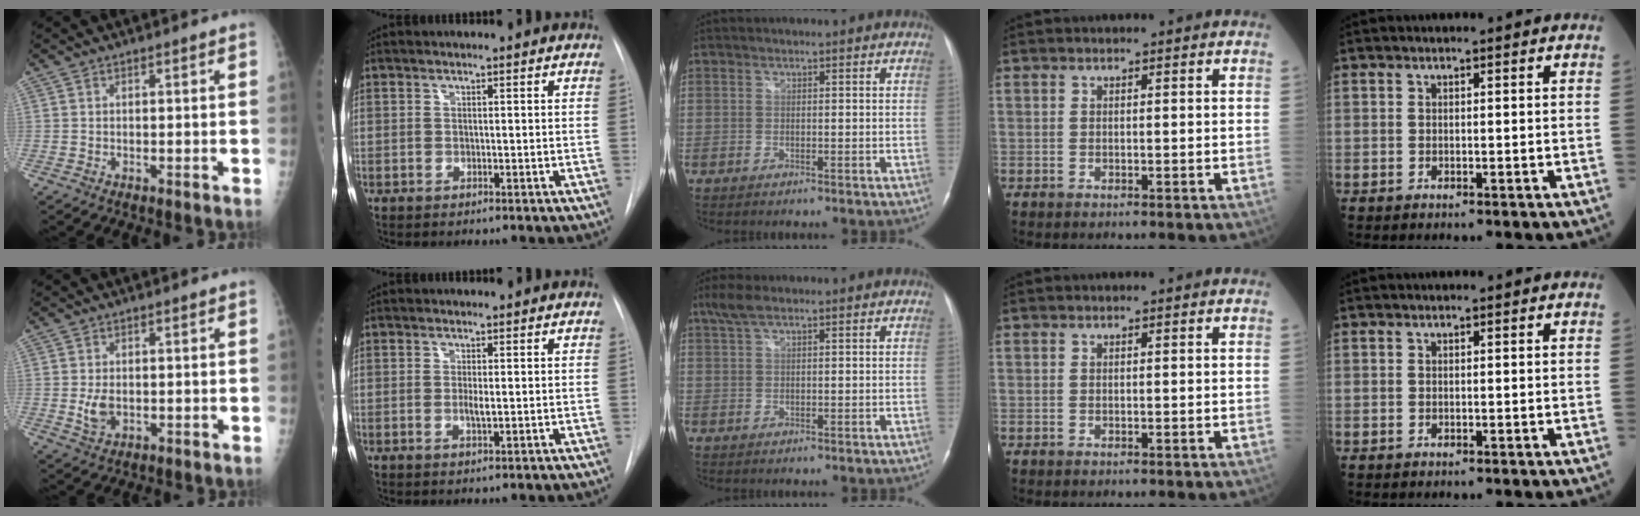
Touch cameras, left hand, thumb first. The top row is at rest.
{"thumb": {"total": 3.5, "force": [-0.2, 2.3, 2.7], "torque": [-0.051, -0.007, 0.000]}, "index": {"total": 1.4, "force": [-0.8, 0.2, 1.1], "torque": [-0.025, -0.009, -0.011]}, "middle": {"total": 3.0, "force": [2.1, 0.6, 2.0], "torque": [-0.052, 0.017, 0.047]}}